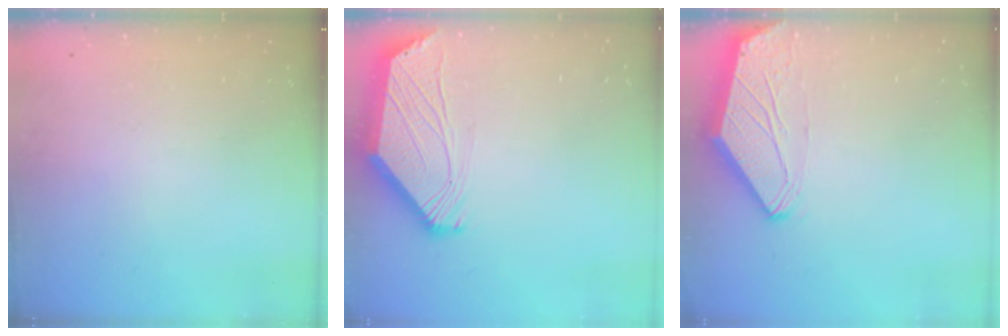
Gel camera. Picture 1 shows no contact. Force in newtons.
{"total": 2.6, "press": 2.6, "slide": 0.6}
{"total": 0.0}